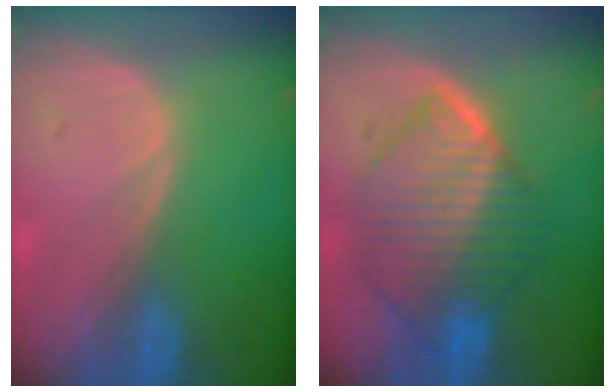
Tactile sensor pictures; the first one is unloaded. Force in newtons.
{"total": 10.3, "press": 10.2, "slide": 1.0}